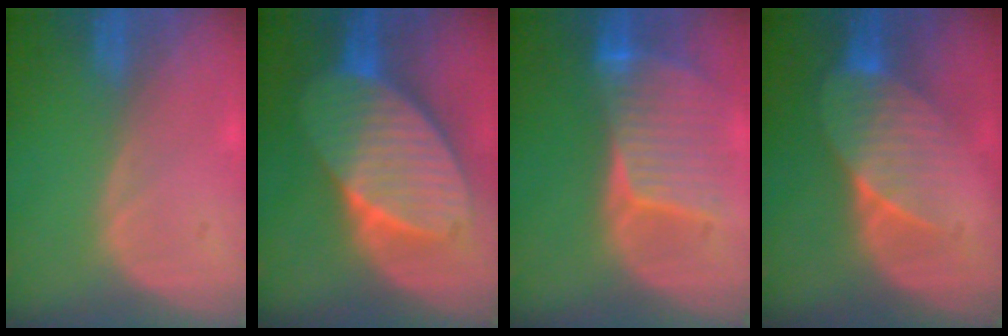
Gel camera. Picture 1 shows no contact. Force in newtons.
{"total": 10.5, "press": 10.5, "slide": 0.6}
{"total": 8.4, "press": 7.7, "slide": 3.3}
{"total": 7.5, "press": 6.8, "slide": 3.0}